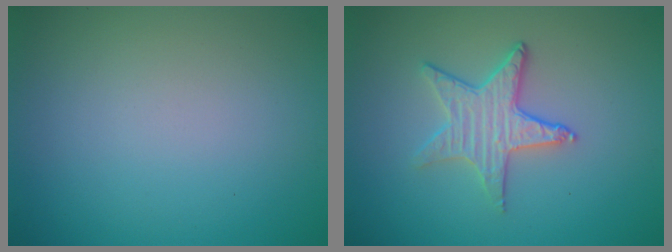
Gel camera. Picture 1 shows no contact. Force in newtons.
{"total": 3.2, "press": 3.0, "slide": 1.2}